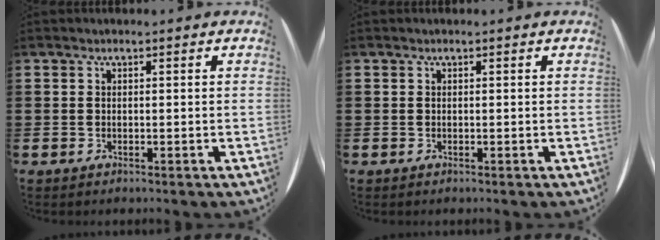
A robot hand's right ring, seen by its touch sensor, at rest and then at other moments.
{"total": 0.0}